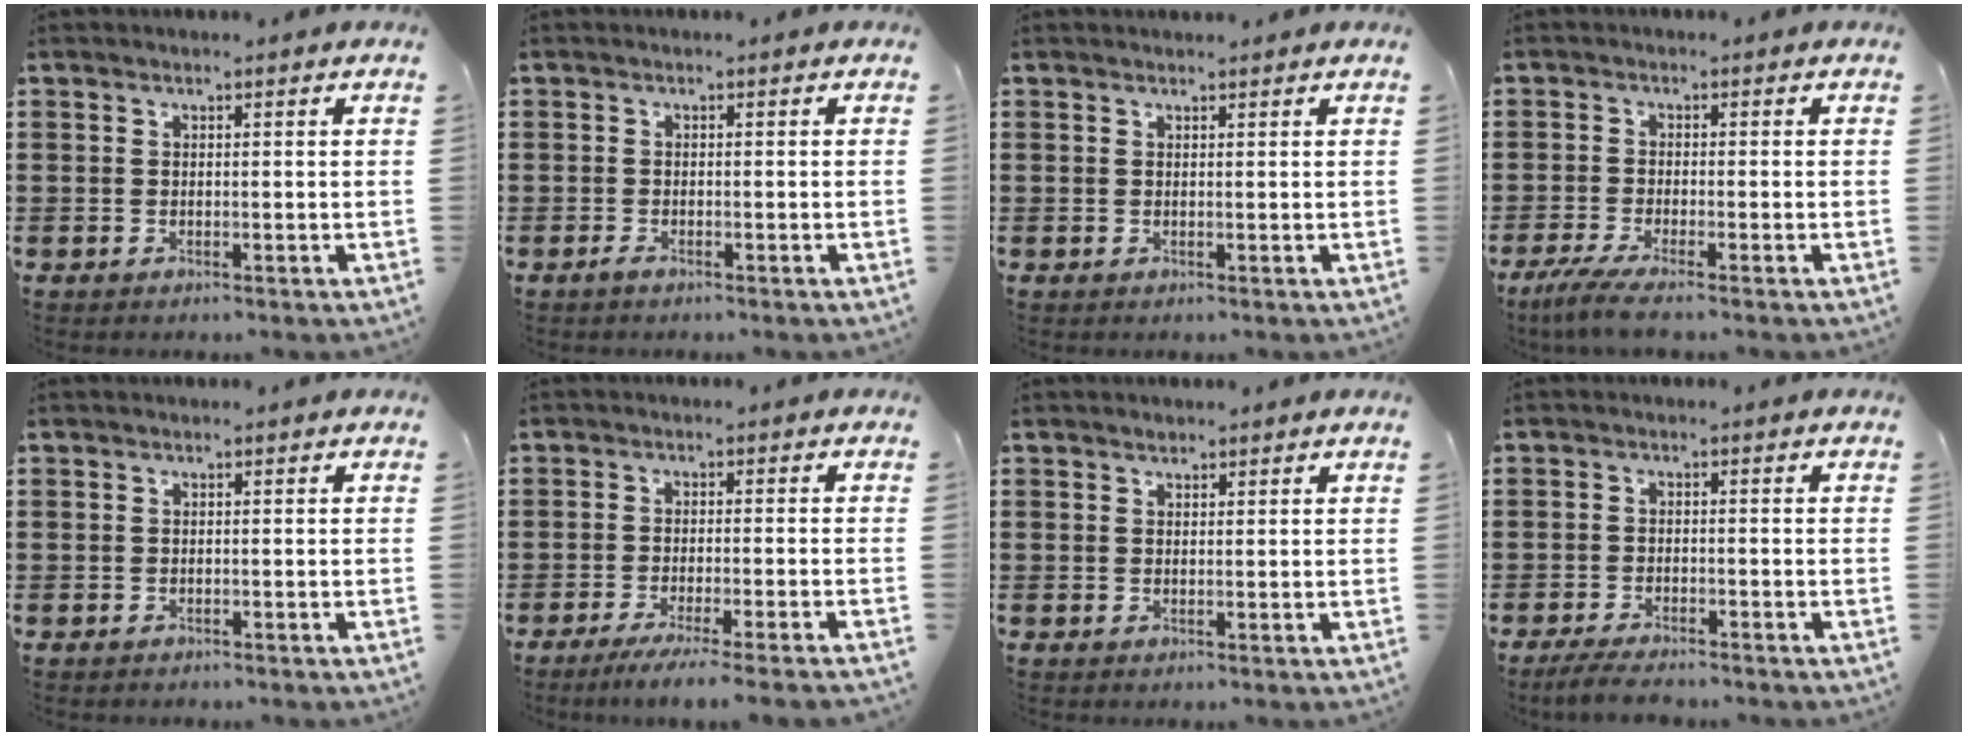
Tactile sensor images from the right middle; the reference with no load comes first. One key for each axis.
{"total": 0.8, "fx": -0.6, "fy": 0.2, "fz": 0.5, "tx": -0.011, "ty": -0.005, "tz": -0.011}
{"total": 0.6, "fx": 0.6, "fy": -0.1, "fz": 0.1, "tx": -0.003, "ty": 0.001, "tz": 0.011}
{"total": 3.4, "fx": -2.6, "fy": -0.2, "fz": 2.2, "tx": -0.058, "ty": -0.018, "tz": -0.053}
{"total": 0.5, "fx": -0.5, "fy": 0.2, "fz": -0.1, "tx": 0.002, "ty": 0.001, "tz": -0.011}
{"total": 3.3, "fx": -2.8, "fy": -0.4, "fz": 1.7, "tx": -0.026, "ty": -0.007, "tz": -0.053}
{"total": 0.7, "fx": 0.6, "fy": 0.3, "fz": -0.1, "tx": 0.000, "ty": -0.001, "tz": 0.013}
{"total": 3.0, "fx": -2.8, "fy": 0.3, "fz": 1.1, "tx": -0.033, "ty": -0.006, "tz": -0.060}